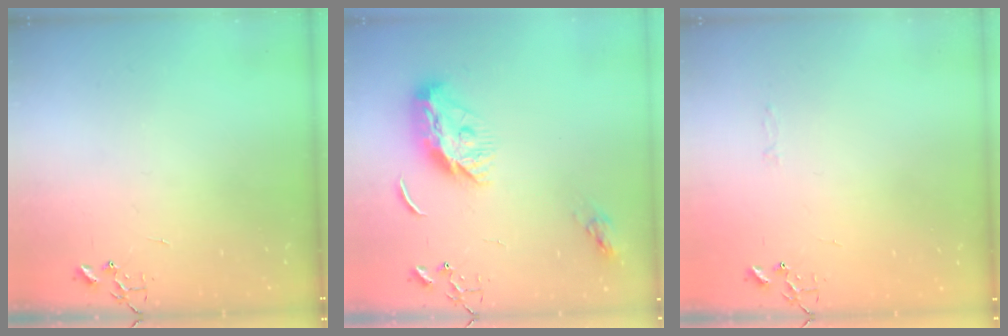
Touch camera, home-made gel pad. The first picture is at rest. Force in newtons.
{"total": 12.7, "press": 12.7, "slide": 0.3}
{"total": 2.8, "press": 2.8, "slide": 0.4}